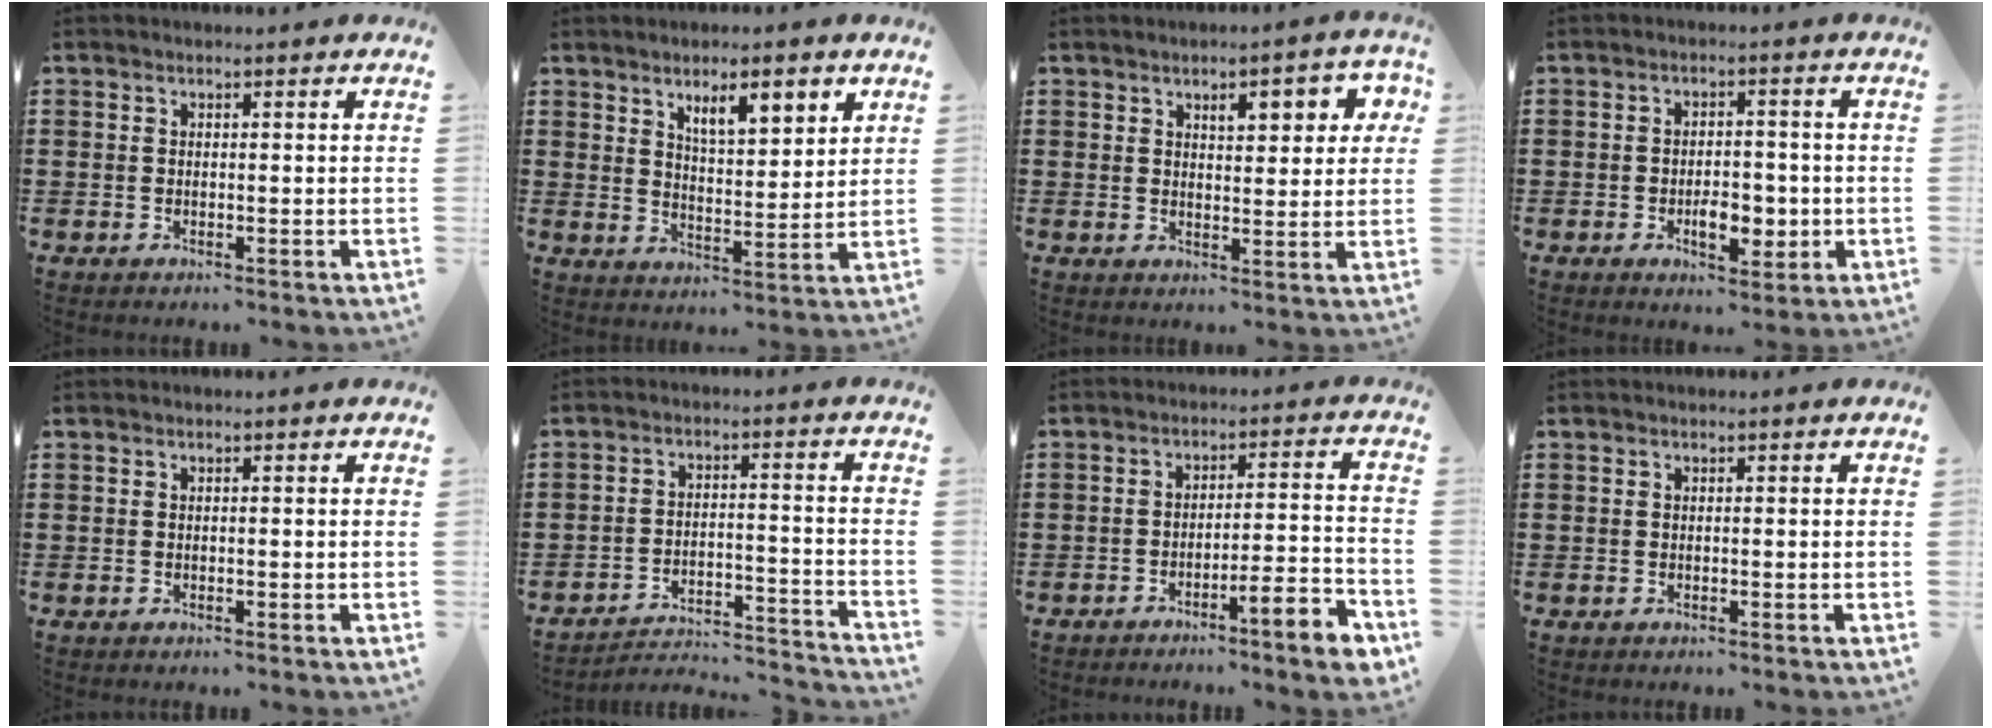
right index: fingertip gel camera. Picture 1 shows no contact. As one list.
[{"total": 6.1, "force": [3.7, 2.0, 4.4], "torque": [-0.063, -0.007, 0.058]}, {"total": 4.8, "force": [2.3, 1.9, 3.7], "torque": [-0.047, -0.003, 0.030]}, {"total": 5.4, "force": [-1.5, 2.9, 4.3], "torque": [-0.057, 0.001, -0.027]}, {"total": 0.0}, {"total": 2.9, "force": [-2.7, 0.5, 0.9], "torque": [-0.024, -0.004, -0.063]}, {"total": 6.5, "force": [-5.1, 0.4, 4.0], "torque": [-0.063, -0.004, -0.095]}, {"total": 0.0}]